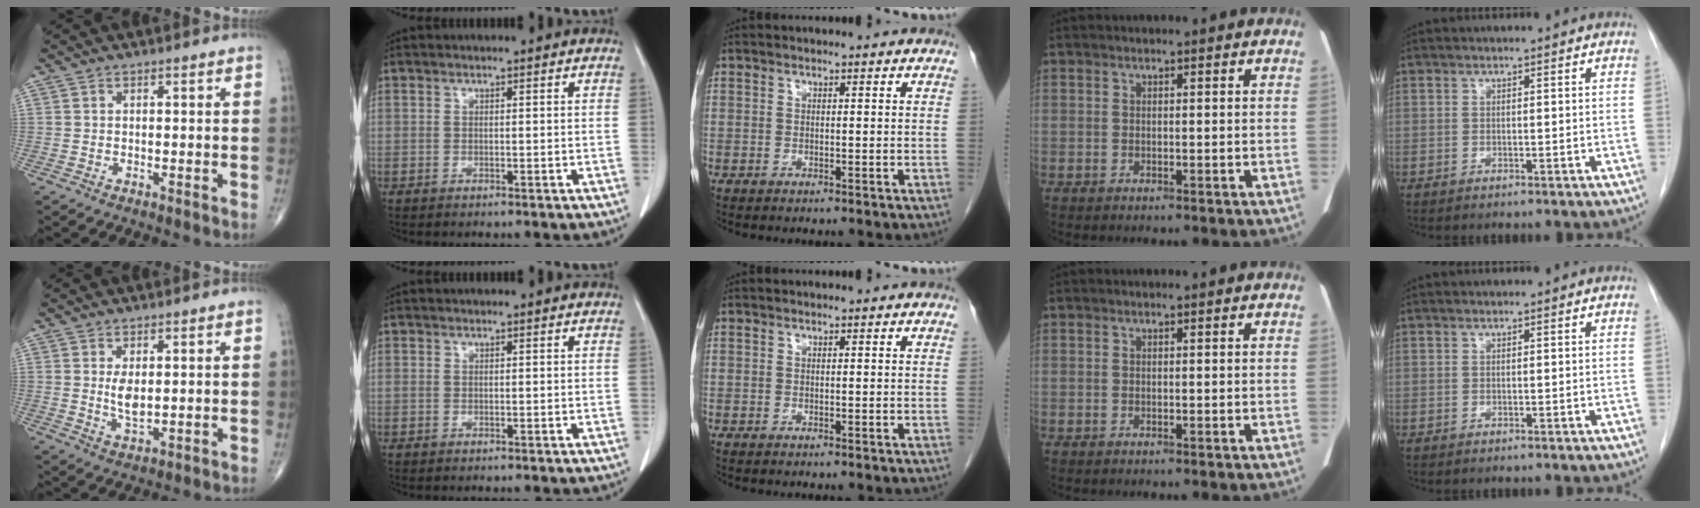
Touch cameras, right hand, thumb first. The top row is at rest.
{"thumb": {"total": 4.2, "force": [0.7, 2.0, 3.7], "torque": [-0.062, -0.013, 0.019]}}